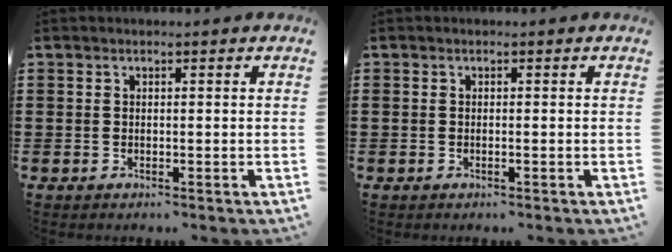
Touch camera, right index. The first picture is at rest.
{"total": 0.0}